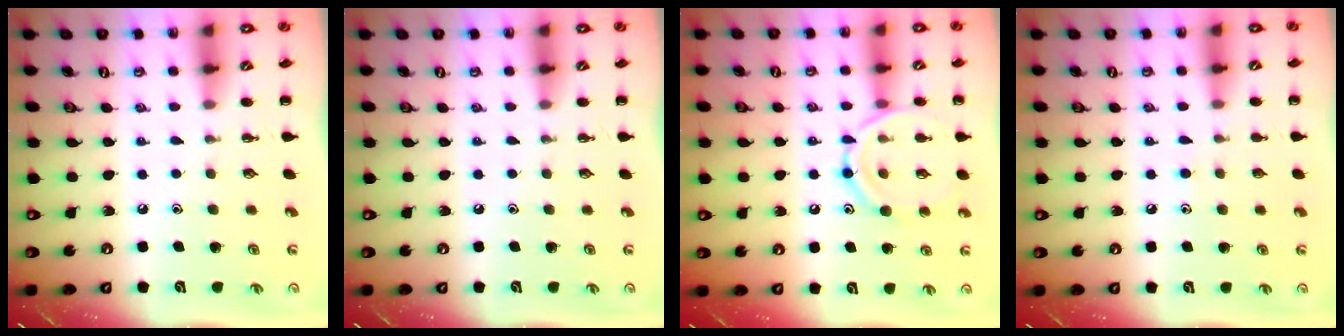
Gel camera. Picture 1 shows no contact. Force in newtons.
{"total": 0.0}
{"total": 13.0, "press": 12.9, "slide": 1.0}
{"total": 4.3, "press": 4.0, "slide": 1.6}